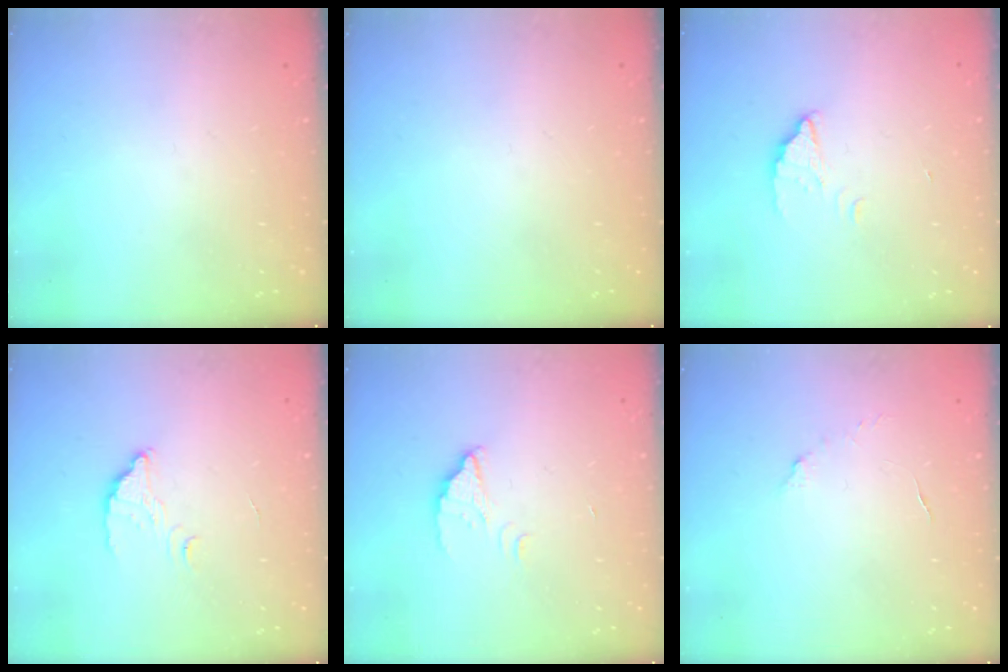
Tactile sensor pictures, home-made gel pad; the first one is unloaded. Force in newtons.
{"total": 0.0}
{"total": 1.7, "press": 1.7, "slide": 0.1}
{"total": 2.9, "press": 2.9, "slide": 0.3}
{"total": 2.4, "press": 2.4, "slide": 0.1}
{"total": 3.8, "press": 3.8, "slide": 0.4}